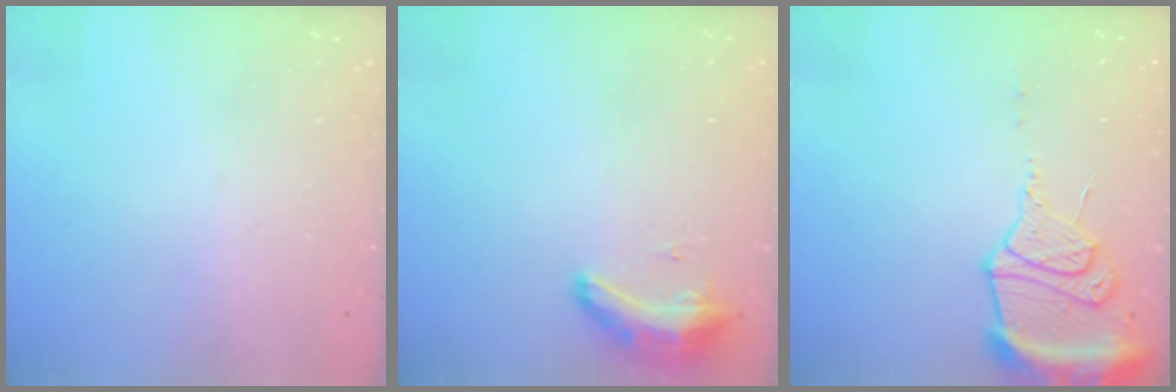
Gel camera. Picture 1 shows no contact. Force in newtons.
{"total": 9.0, "press": 8.7, "slide": 2.3}
{"total": 14.1, "press": 14.1, "slide": 1.3}